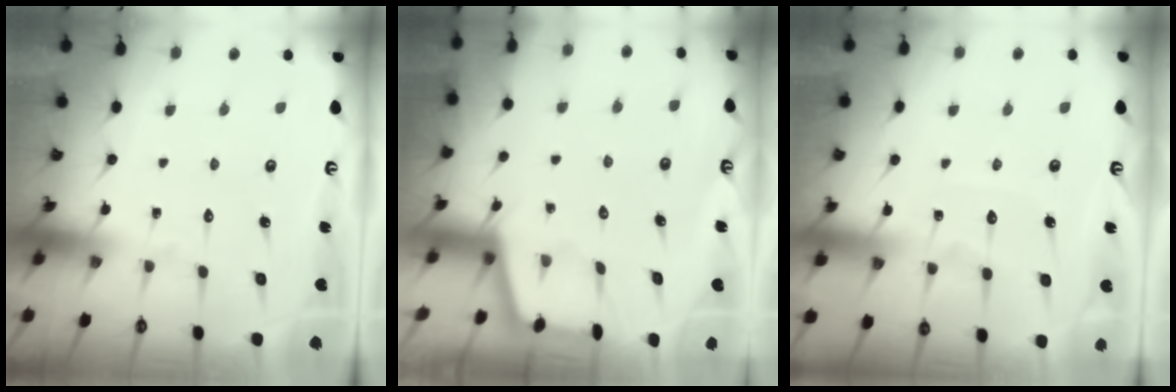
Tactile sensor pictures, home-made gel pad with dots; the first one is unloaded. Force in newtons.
{"total": 2.2, "press": 2.2, "slide": 0.1}
{"total": 5.5, "press": 5.5, "slide": 0.4}